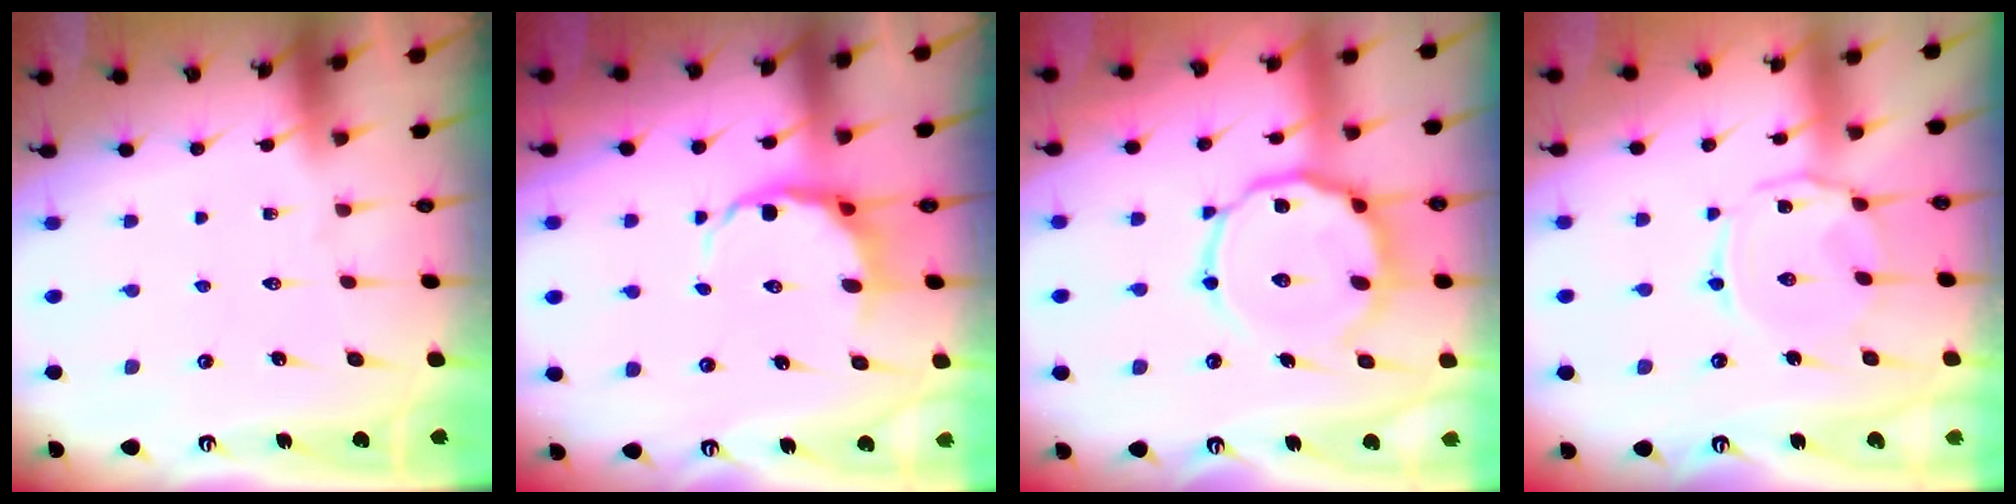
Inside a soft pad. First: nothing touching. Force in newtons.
{"total": 7.3, "press": 6.7, "slide": 2.9}
{"total": 14.0, "press": 13.9, "slide": 1.2}
{"total": 5.2, "press": 5.2, "slide": 0.4}